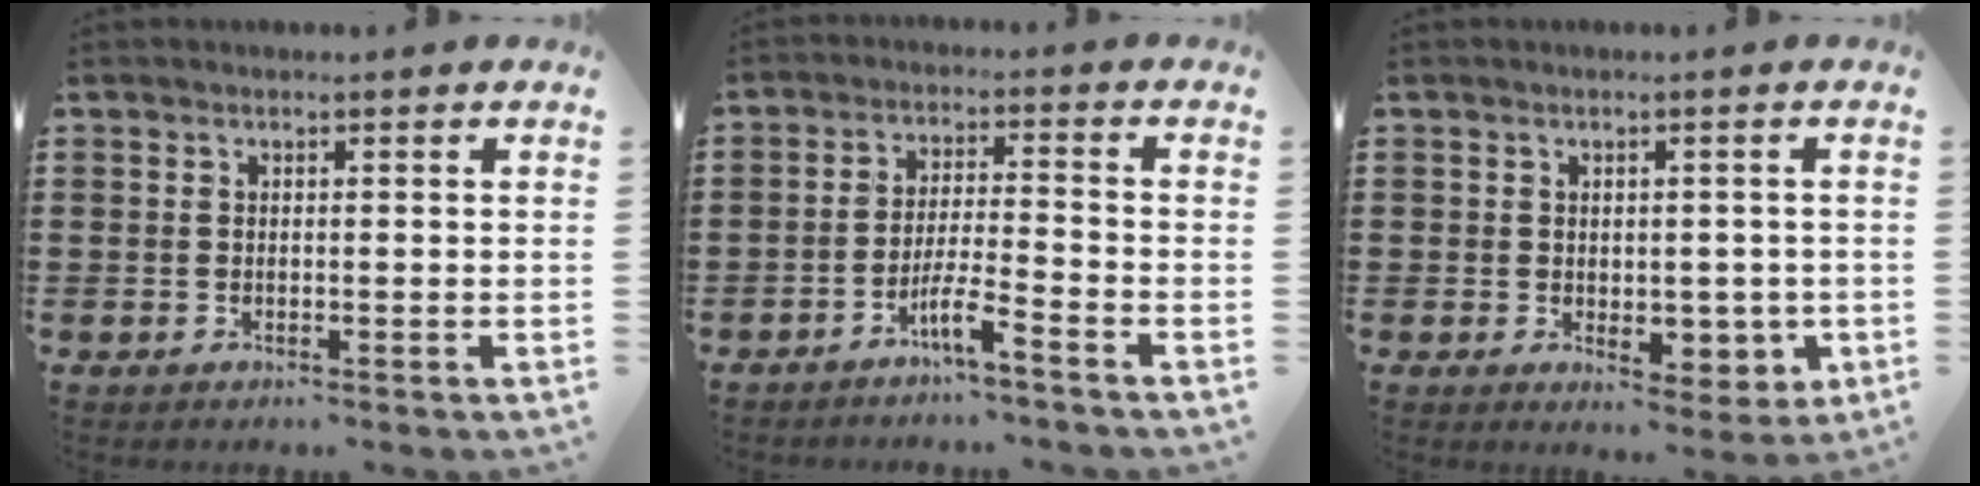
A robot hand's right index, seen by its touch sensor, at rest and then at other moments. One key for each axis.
{"total": 4.9, "fx": -3.7, "fy": 0.0, "fz": 3.2, "tx": -0.077, "ty": -0.008, "tz": -0.075}
{"total": 3.7, "fx": -0.1, "fy": 3.1, "fz": 2.0, "tx": -0.026, "ty": 0.004, "tz": -0.002}